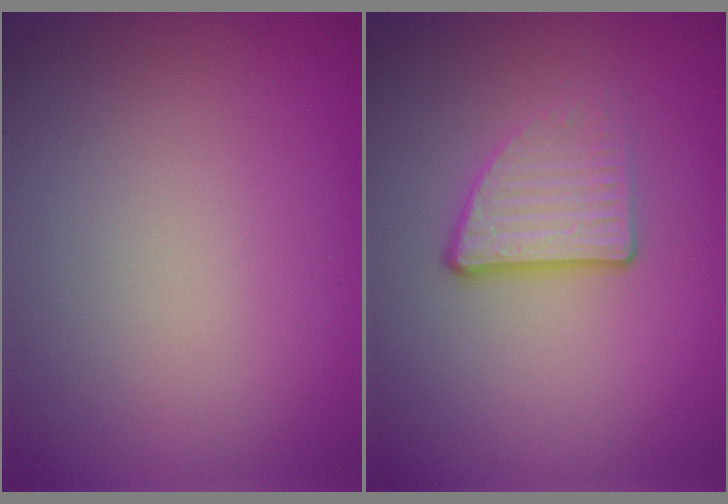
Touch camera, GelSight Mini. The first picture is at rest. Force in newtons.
{"total": 3.5, "press": 2.3, "slide": 2.6}